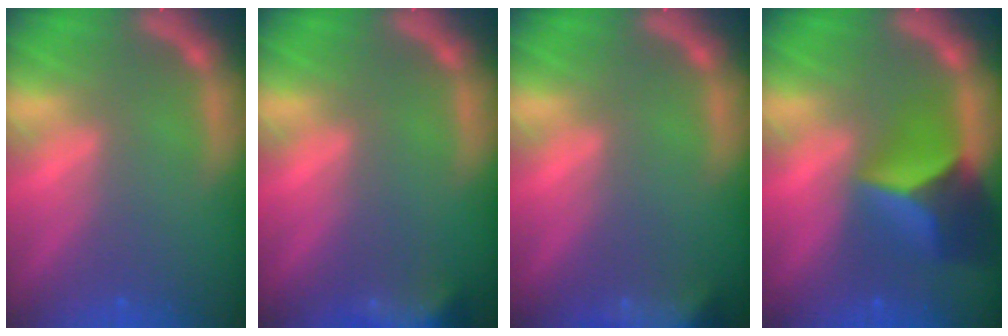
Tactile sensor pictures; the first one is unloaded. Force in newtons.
{"total": 6.5}
{"total": 8.5}
{"total": 7.4}